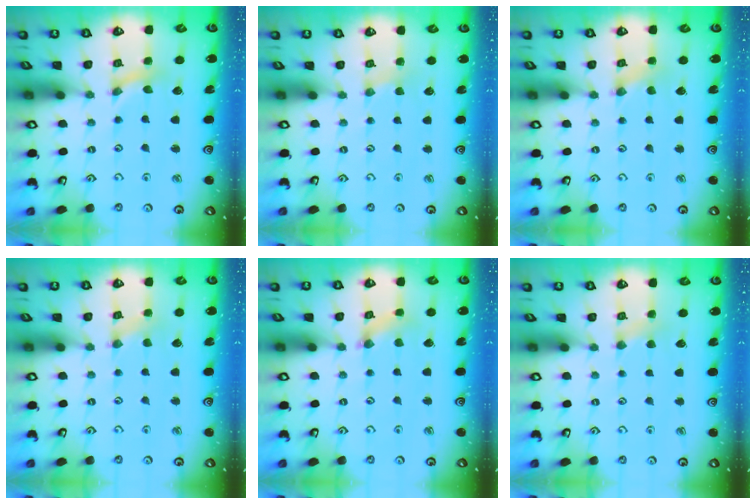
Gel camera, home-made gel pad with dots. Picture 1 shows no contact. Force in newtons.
{"total": 1.2, "press": 1.2, "slide": 0.3}
{"total": 0.0}
{"total": 0.0}
{"total": 1.4, "press": 1.4, "slide": 0.3}
{"total": 2.7, "press": 2.7, "slide": 0.5}